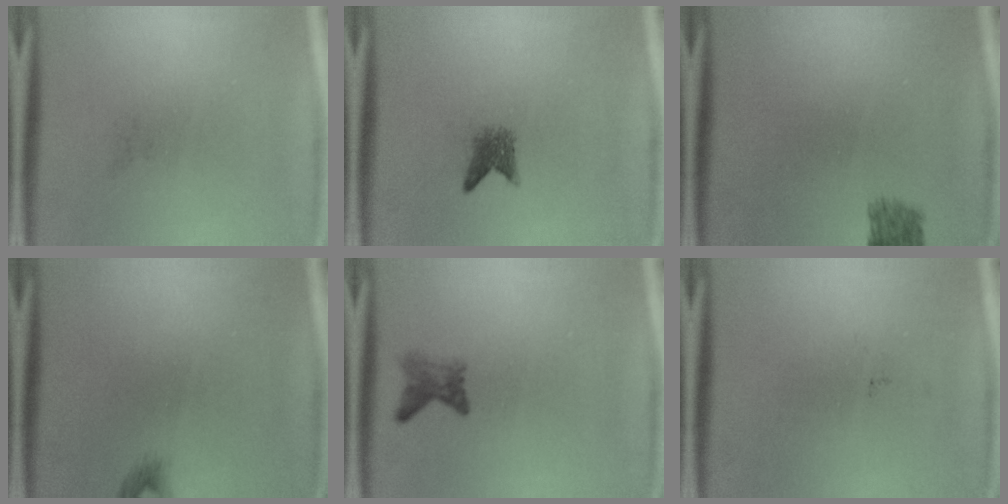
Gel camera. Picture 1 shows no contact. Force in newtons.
{"total": 2.3}
{"total": 2.5}
{"total": 0.9}
{"total": 1.9}
{"total": 0.0}